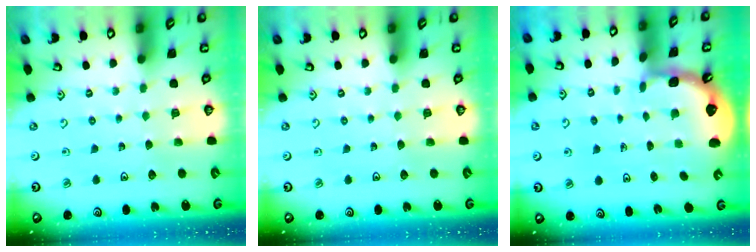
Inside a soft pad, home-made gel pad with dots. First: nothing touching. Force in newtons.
{"total": 0.0}
{"total": 1.7, "press": 1.7, "slide": 0.2}